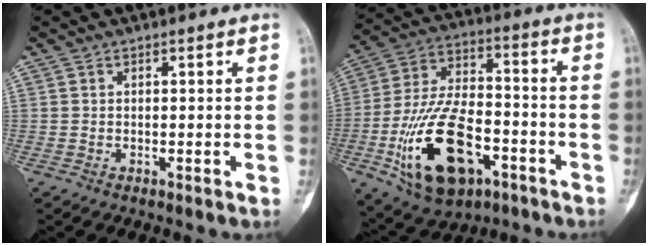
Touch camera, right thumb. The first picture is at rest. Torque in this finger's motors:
{"motor_torque": [0.62, 0.83, 1.00, 0.37, 0.54]}